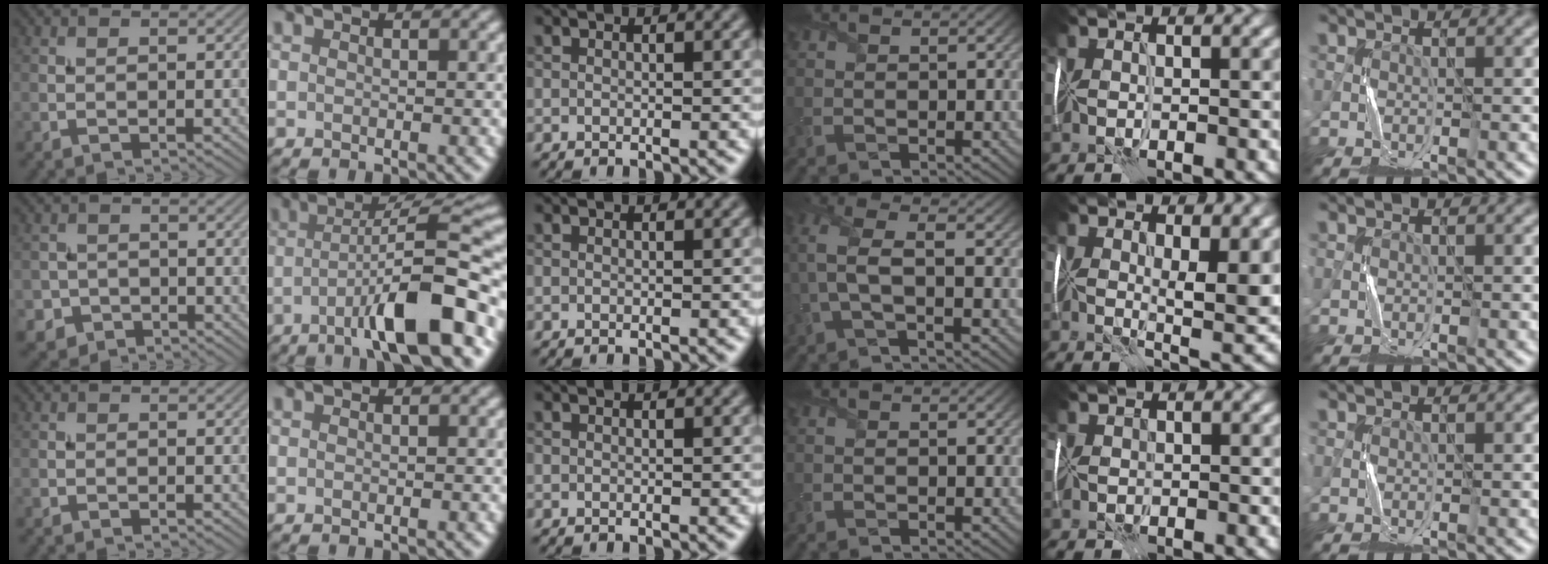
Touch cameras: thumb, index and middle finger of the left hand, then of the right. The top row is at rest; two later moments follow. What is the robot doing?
{"motion": "fold", "object": "handkerchief"}